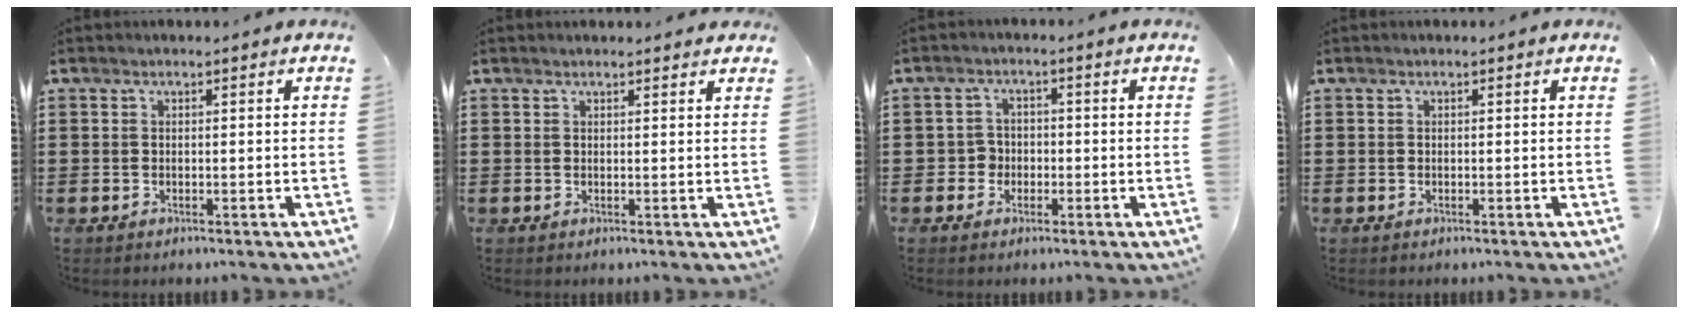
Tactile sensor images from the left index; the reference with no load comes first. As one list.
[{"total": 1.1, "force": [1.0, 0.1, 0.2], "torque": [-0.005, 0.001, 0.020]}, {"total": 2.6, "force": [-0.8, 2.4, 0.6], "torque": [-0.021, 0.003, -0.021]}, {"total": 0.0}]